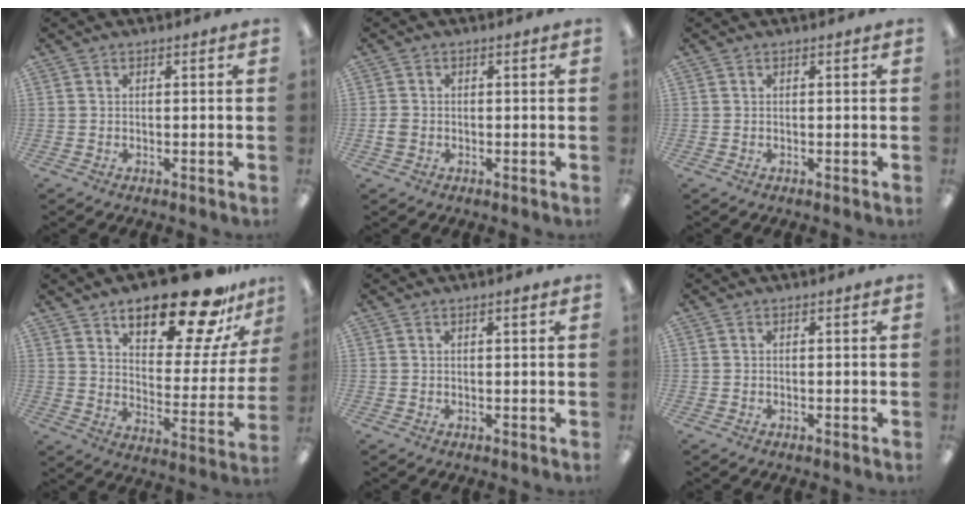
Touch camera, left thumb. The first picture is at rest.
{"total": 2.0, "force": [-0.5, 1.6, 1.0], "torque": [-0.017, 0.003, -0.009]}
{"total": 0.0}
{"total": 23.7, "force": [17.0, 8.3, 14.3], "torque": [-0.194, -0.112, 0.276]}
{"total": 1.0, "force": [0.6, 0.1, 0.8], "torque": [-0.016, 0.000, 0.010]}
{"total": 0.0}